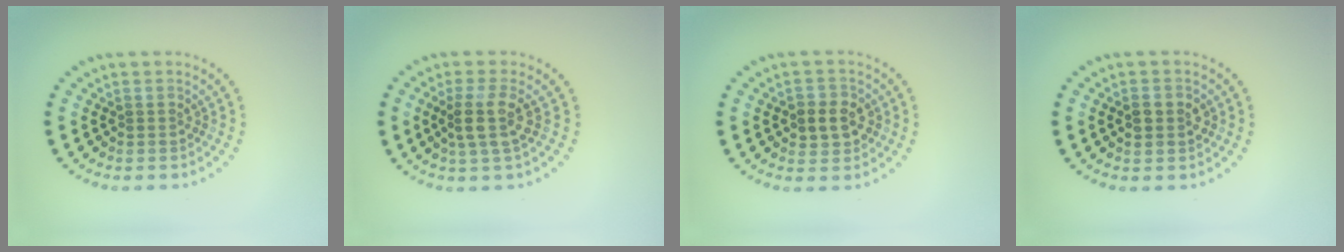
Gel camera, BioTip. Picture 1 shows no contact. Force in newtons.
{"total": 2.9, "press": 2.2, "slide": 1.8}
{"total": 3.2, "press": 3.1, "slide": 0.6}
{"total": 2.7, "press": 2.7, "slide": 0.2}